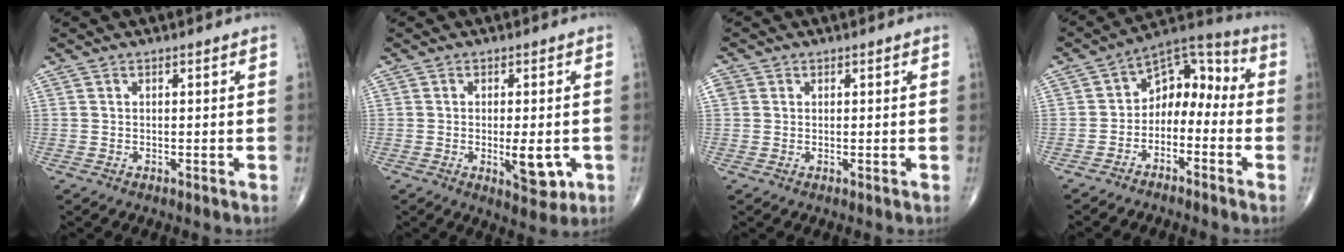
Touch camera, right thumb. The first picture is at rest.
{"total": 6.3, "force": [-1.3, 2.6, 5.6], "torque": [-0.066, -0.009, -0.011]}
{"total": 2.3, "force": [0.5, 2.1, 0.7], "torque": [-0.011, 0.007, 0.012]}
{"total": 9.7, "force": [-2.9, 6.8, 6.3], "torque": [-0.061, 0.066, -0.066]}